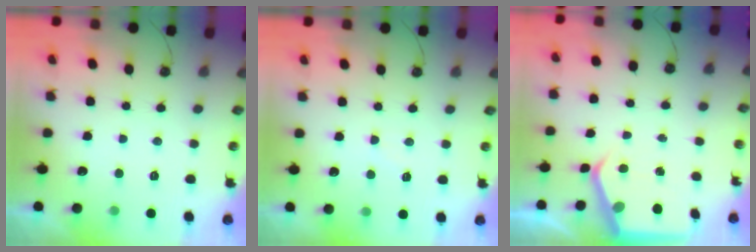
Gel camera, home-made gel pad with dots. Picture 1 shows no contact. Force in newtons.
{"total": 5.2, "press": 5.2, "slide": 0.5}
{"total": 5.3, "press": 5.3, "slide": 0.5}